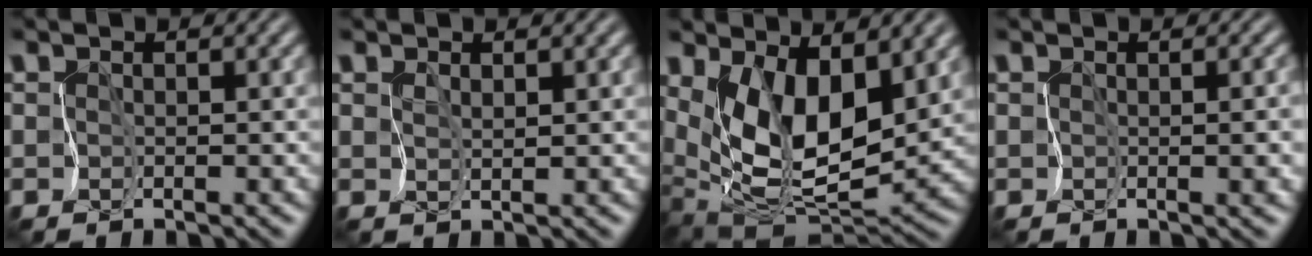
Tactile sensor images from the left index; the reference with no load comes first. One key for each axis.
{"total": 0.7, "fx": 0.7, "fy": -0.3, "fz": 0.1, "tx": -0.004, "ty": -0.005, "tz": 0.017}
{"total": 9.9, "fx": 2.7, "fy": 4.8, "fz": 8.2, "tx": -0.143, "ty": -0.022, "tz": 0.047}
{"total": 3.2, "fx": -0.7, "fy": 1.5, "fz": 2.7, "tx": -0.020, "ty": 0.005, "tz": 0.001}